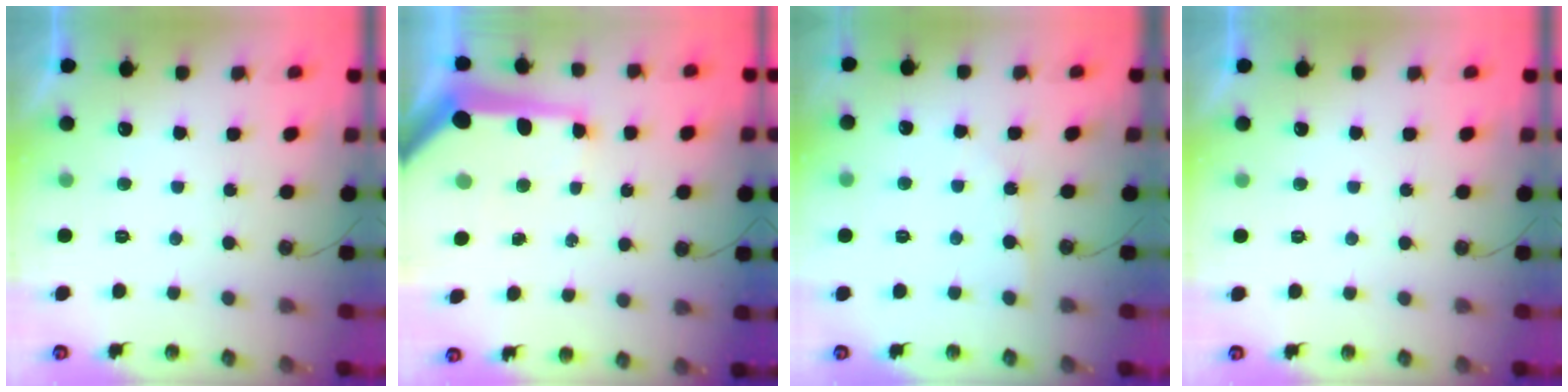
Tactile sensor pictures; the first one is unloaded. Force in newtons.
{"total": 13.0, "press": 12.9, "slide": 1.5}
{"total": 2.4, "press": 2.3, "slide": 0.4}
{"total": 0.0}